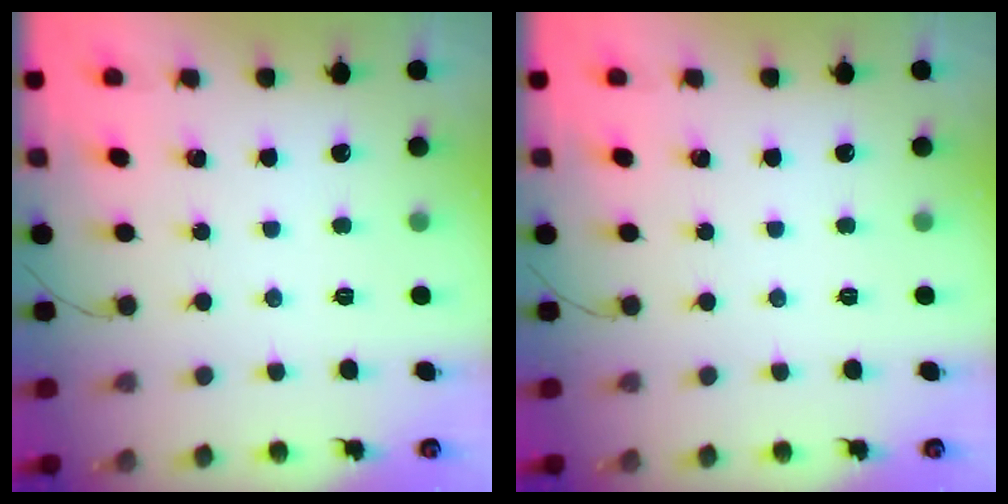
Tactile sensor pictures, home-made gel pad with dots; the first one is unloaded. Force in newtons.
{"total": 0.0}